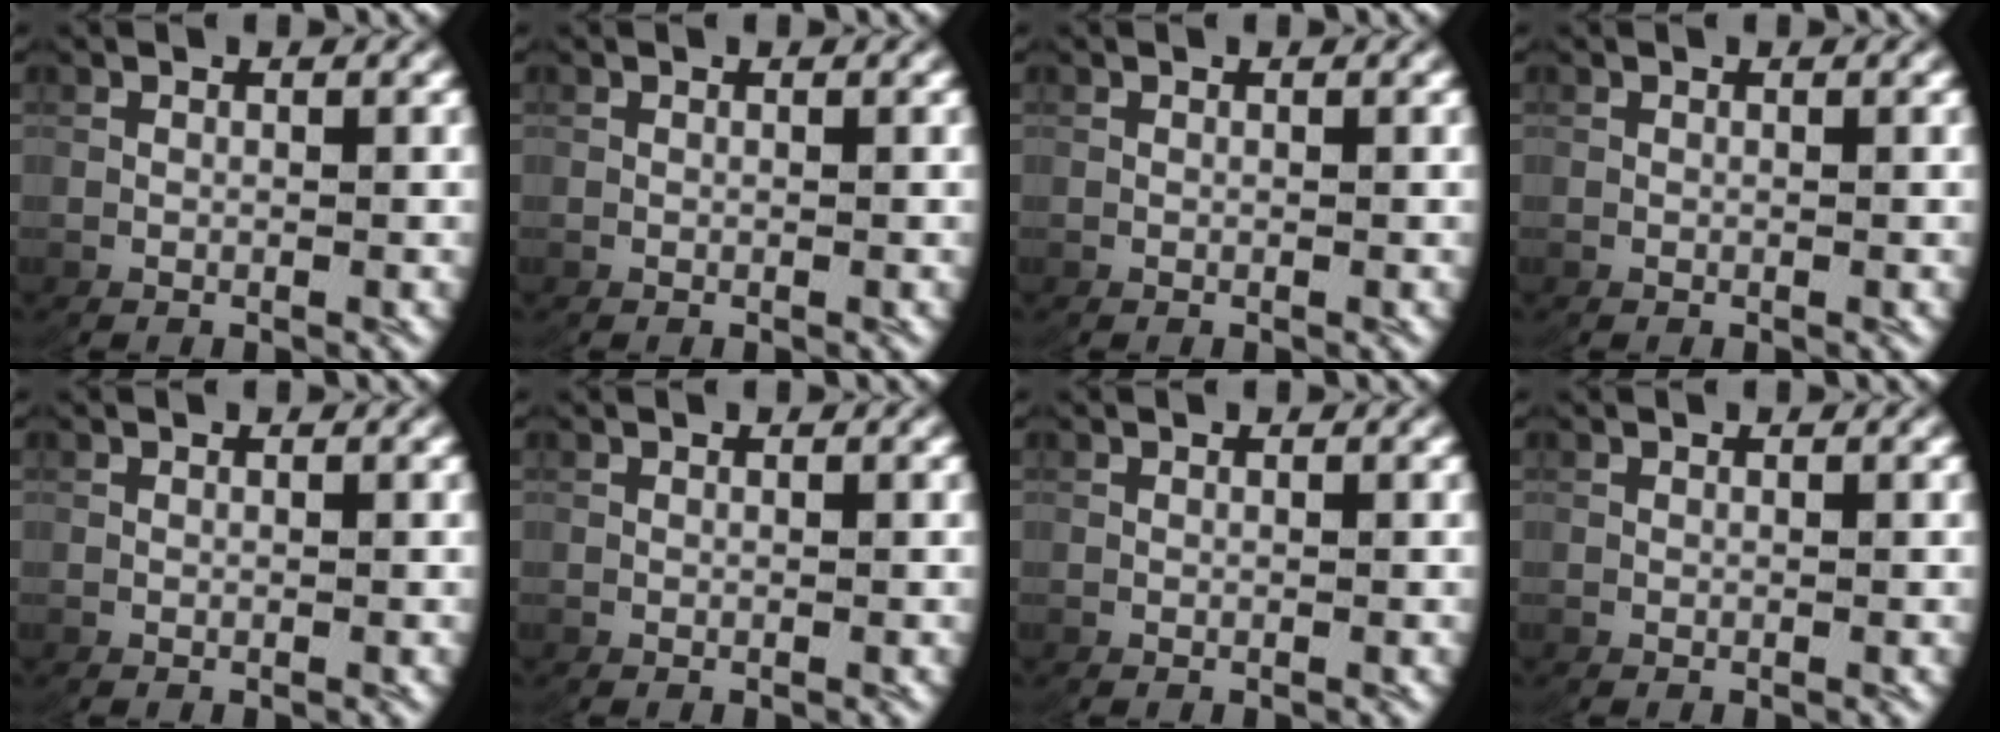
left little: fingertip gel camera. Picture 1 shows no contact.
{"total": 0.0}
{"total": 0.0}
{"total": 0.0}
{"total": 0.0}
{"total": 0.0}
{"total": 0.0}
{"total": 0.0}